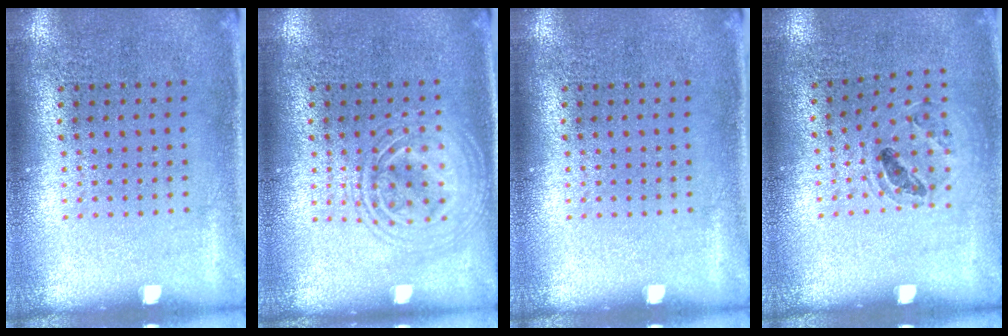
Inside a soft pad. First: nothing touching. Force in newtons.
{"total": 1.7, "press": 1.7, "slide": 0.3}
{"total": 0.0}
{"total": 0.9, "press": 0.9, "slide": 0.1}